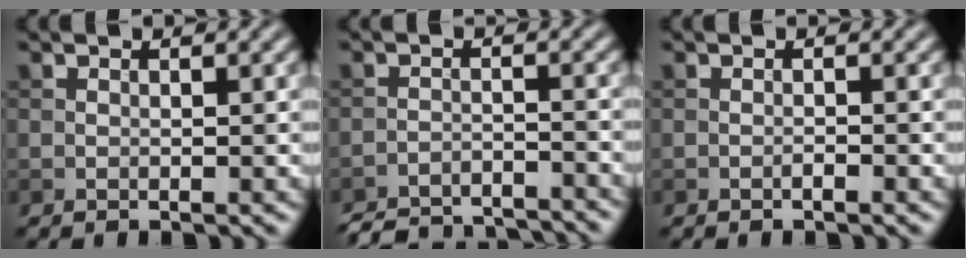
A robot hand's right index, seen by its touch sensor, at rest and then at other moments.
{"total": 7.1, "force": [-6.9, 1.2, 1.3], "torque": [-0.022, -0.011, -0.109]}
{"total": 0.6, "force": [-0.4, 0.1, 0.4], "torque": [-0.007, 0.001, -0.008]}